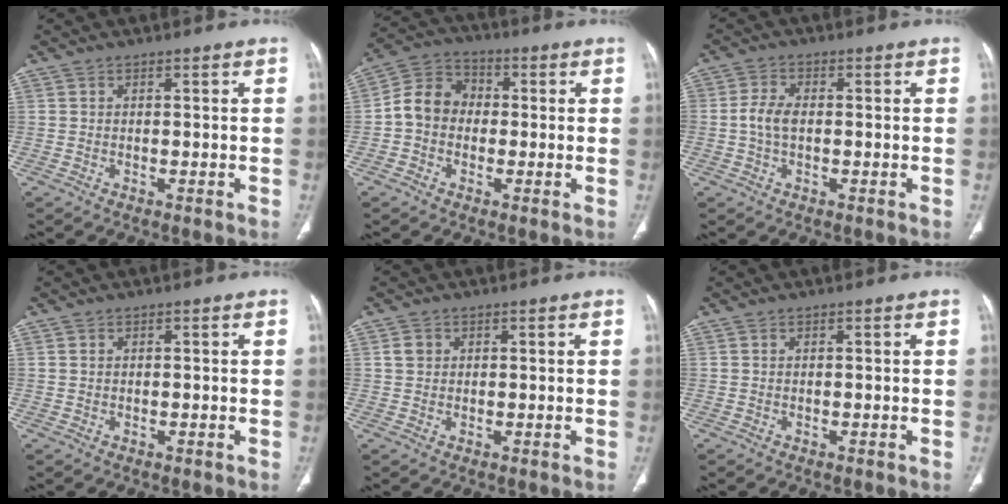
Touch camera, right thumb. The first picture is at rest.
{"total": 8.6, "force": [-0.7, 7.3, 4.5], "torque": [-0.063, 0.032, -0.030]}
{"total": 4.3, "force": [-0.3, 2.6, 3.3], "torque": [-0.072, 0.008, -0.011]}
{"total": 0.6, "force": [0.2, 0.5, 0.2], "torque": [-0.001, 0.001, 0.005]}
{"total": 2.0, "force": [0.6, 1.7, 0.8], "torque": [-0.009, 0.001, 0.011]}
{"total": 0.0}